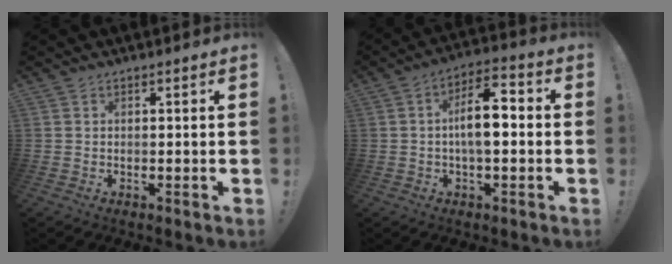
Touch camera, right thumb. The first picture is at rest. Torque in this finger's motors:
{"motor_torque": [1.77, 1.81, 1.26, -0.12, 0.15]}